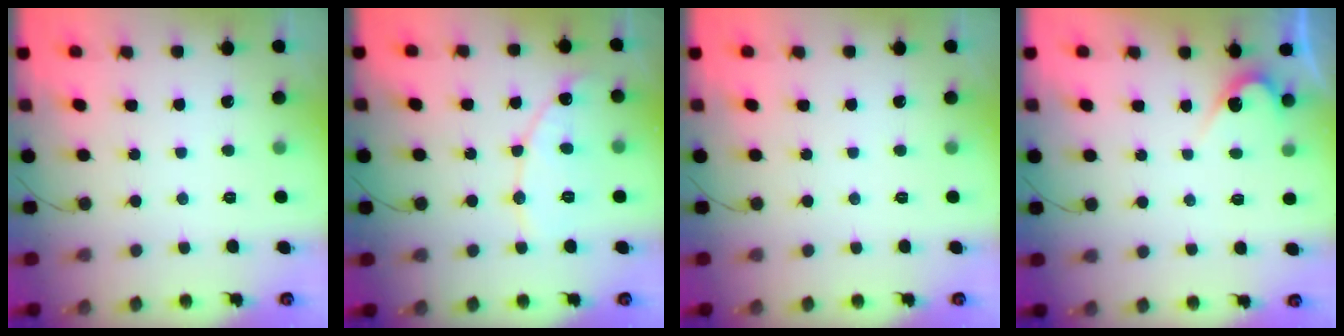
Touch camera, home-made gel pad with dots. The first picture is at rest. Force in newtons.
{"total": 9.5, "press": 9.5, "slide": 0.8}
{"total": 0.0}
{"total": 3.3, "press": 3.3, "slide": 0.1}